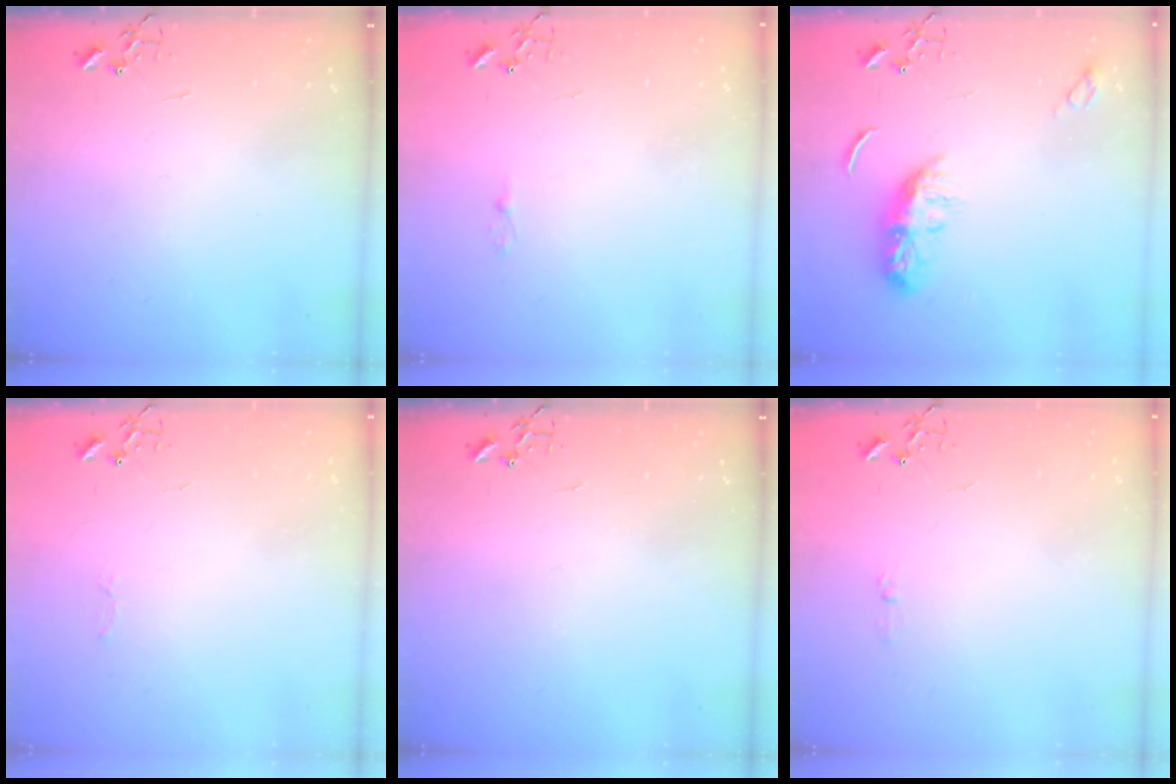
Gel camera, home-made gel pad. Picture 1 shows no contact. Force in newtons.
{"total": 2.5, "press": 2.5, "slide": 0.3}
{"total": 8.9, "press": 8.9, "slide": 0.6}
{"total": 2.5, "press": 2.5, "slide": 0.4}
{"total": 0.0}
{"total": 3.3, "press": 3.2, "slide": 0.4}